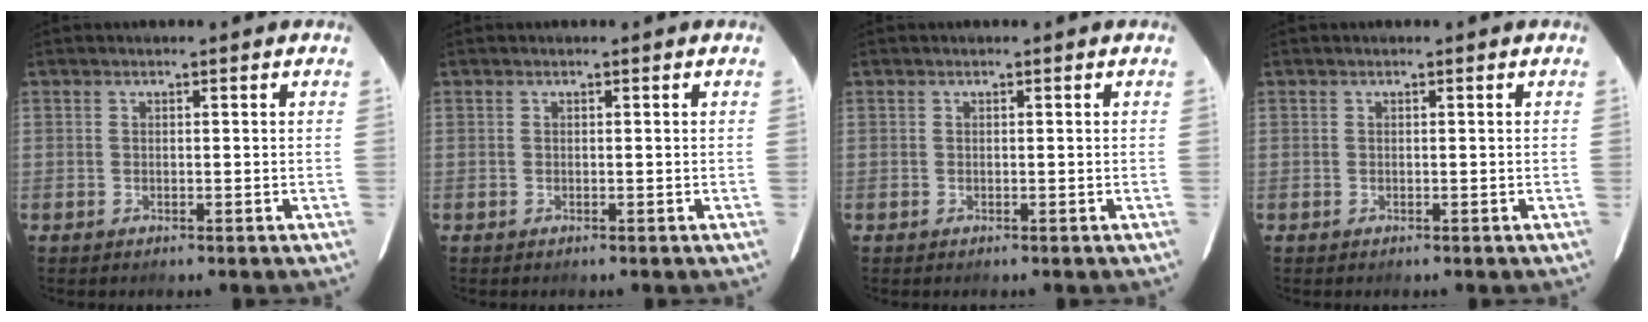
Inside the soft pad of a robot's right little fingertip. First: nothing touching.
{"total": 0.0}
{"total": 0.0}
{"total": 0.0}